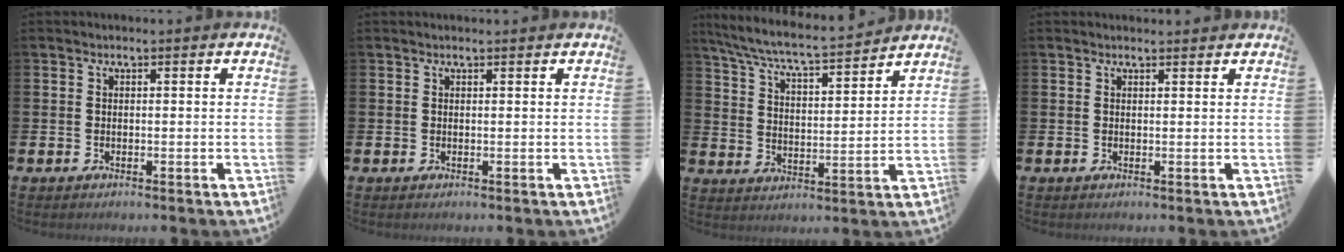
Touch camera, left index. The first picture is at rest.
{"total": 0.0}
{"total": 7.0, "force": [6.6, 0.2, 2.3], "torque": [-0.071, -0.049, 0.112]}
{"total": 0.8, "force": [0.8, 0.1, 0.2], "torque": [0.010, -0.004, 0.012]}